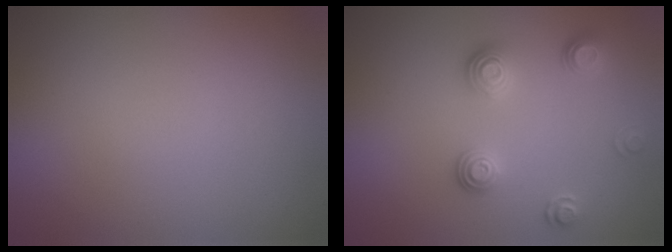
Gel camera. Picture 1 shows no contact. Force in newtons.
{"total": 2.9, "press": 2.5, "slide": 1.5}